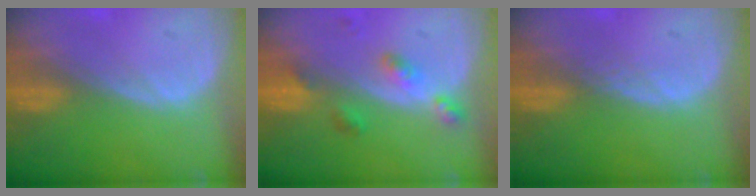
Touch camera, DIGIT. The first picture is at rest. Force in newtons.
{"total": 4.7, "press": 4.2, "slide": 2.0}
{"total": 1.0, "press": 1.0, "slide": 0.1}